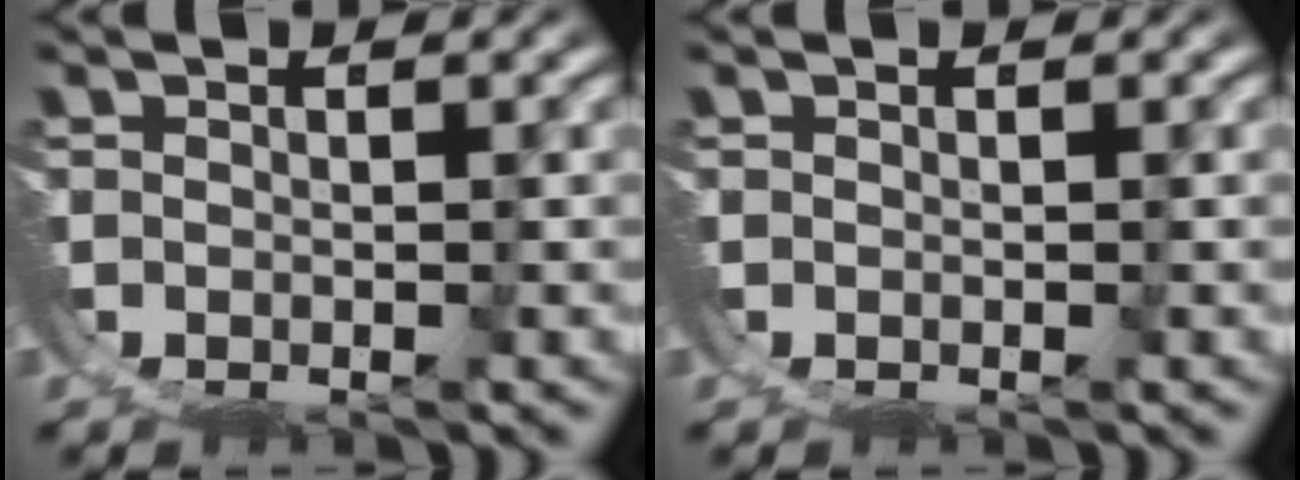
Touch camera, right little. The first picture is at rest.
{"total": 0.0}